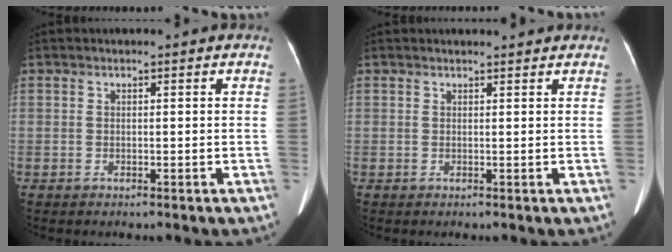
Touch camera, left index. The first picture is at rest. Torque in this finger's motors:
{"motor_torque": [-0.11, -0.47, 0.11, 0.03]}